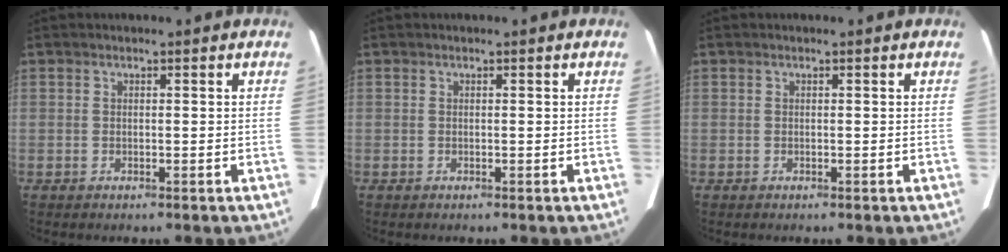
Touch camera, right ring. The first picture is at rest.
{"total": 0.0}
{"total": 0.0}